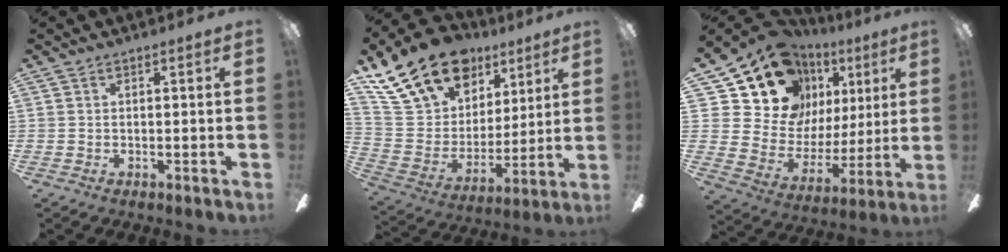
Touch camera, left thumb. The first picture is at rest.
{"total": 21.1, "force": [14.2, 12.8, 8.9], "torque": [-0.171, -0.072, 0.269]}
{"total": 17.6, "force": [11.0, 12.1, 6.4], "torque": [-0.135, -0.083, 0.218]}